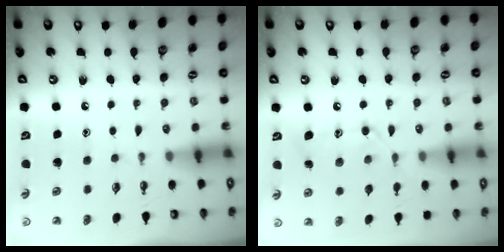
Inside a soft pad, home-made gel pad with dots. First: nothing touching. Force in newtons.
{"total": 12.1, "press": 12.0, "slide": 0.7}